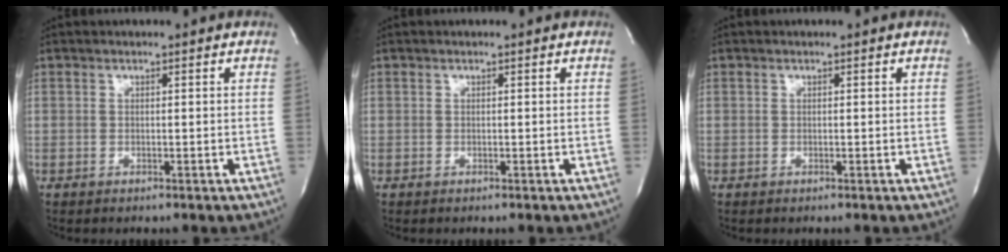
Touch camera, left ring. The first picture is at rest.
{"total": 0.0}
{"total": 0.0}